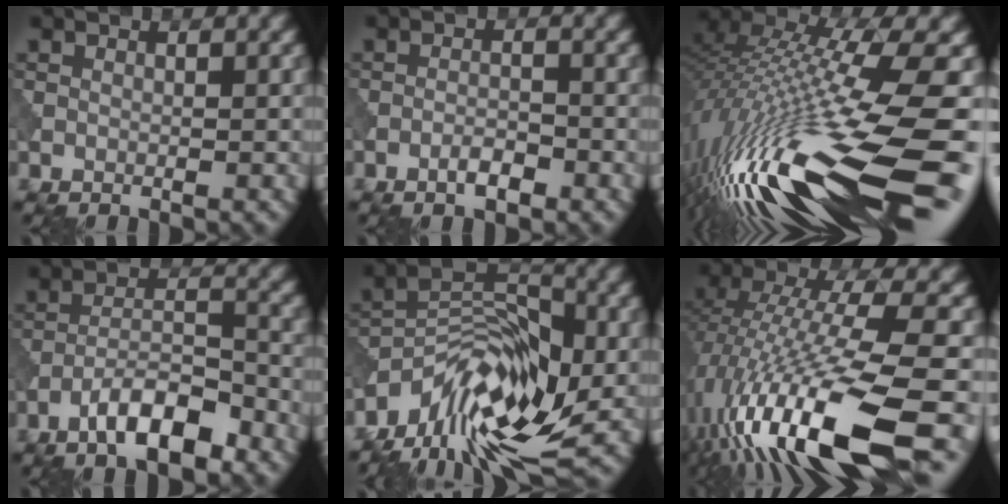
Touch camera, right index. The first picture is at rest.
{"total": 2.0, "force": [-1.2, 0.6, 1.5], "torque": [-0.024, 0.004, -0.024]}
{"total": 17.4, "force": [-5.1, 5.0, 15.8], "torque": [-0.317, 0.004, -0.086]}
{"total": 6.2, "force": [-3.9, 1.9, 4.4], "torque": [-0.072, 0.010, -0.072]}
{"total": 11.4, "force": [-6.5, 5.1, 8.0], "torque": [-0.121, 0.007, -0.125]}
{"total": 16.7, "force": [-6.8, 4.0, 14.7], "torque": [-0.294, -0.002, -0.121]}